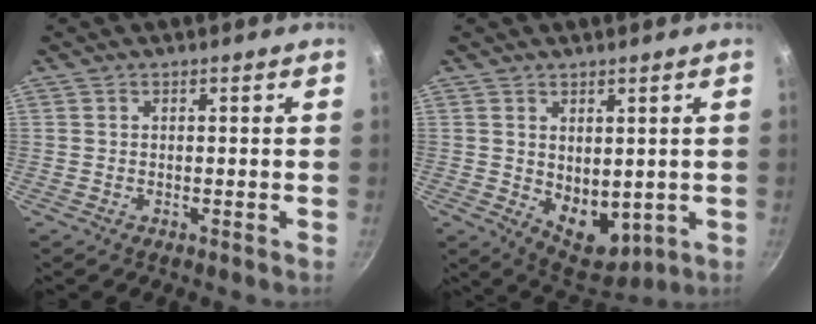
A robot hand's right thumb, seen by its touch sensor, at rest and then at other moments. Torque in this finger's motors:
{"motor_torque": [-0.38, 0.64, 0.01, 0.06, 0.08]}